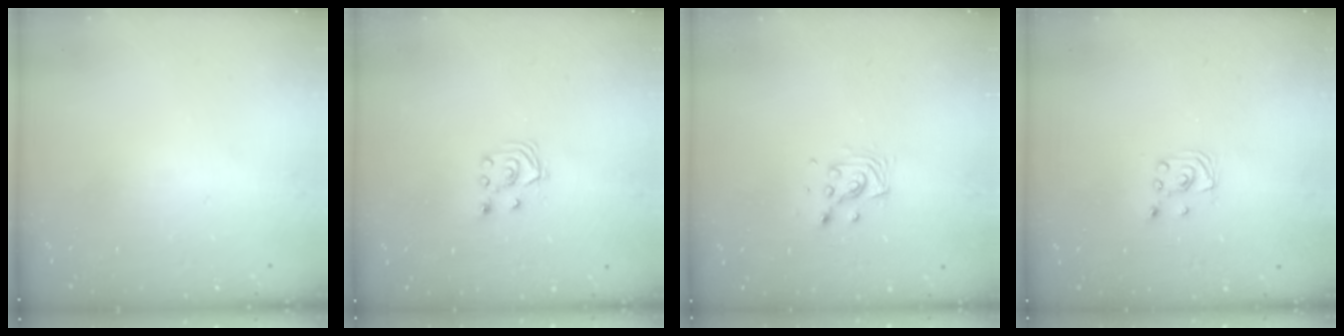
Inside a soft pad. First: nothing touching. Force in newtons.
{"total": 2.8, "press": 2.7, "slide": 0.7}
{"total": 5.2, "press": 5.2, "slide": 0.1}
{"total": 1.9, "press": 1.9, "slide": 0.1}